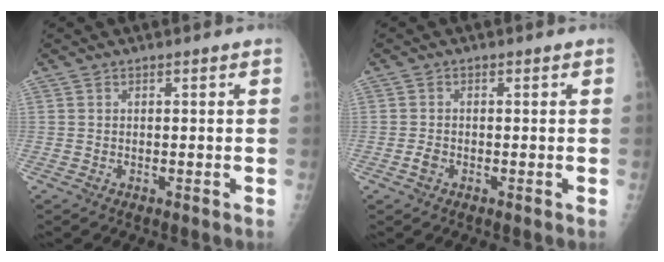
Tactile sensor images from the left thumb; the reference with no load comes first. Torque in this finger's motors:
{"motor_torque": [-0.25, 0.14, 0.21, 0.18, 0.03]}